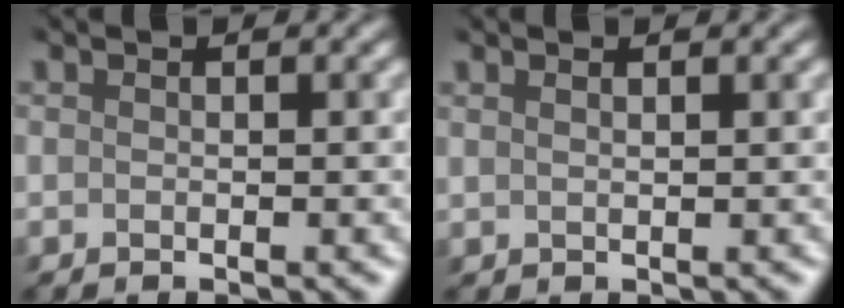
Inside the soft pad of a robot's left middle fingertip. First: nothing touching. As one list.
[{"total": 0.9, "force": [0.9, 0.0, -0.2], "torque": [0.003, 0.000, 0.014]}]